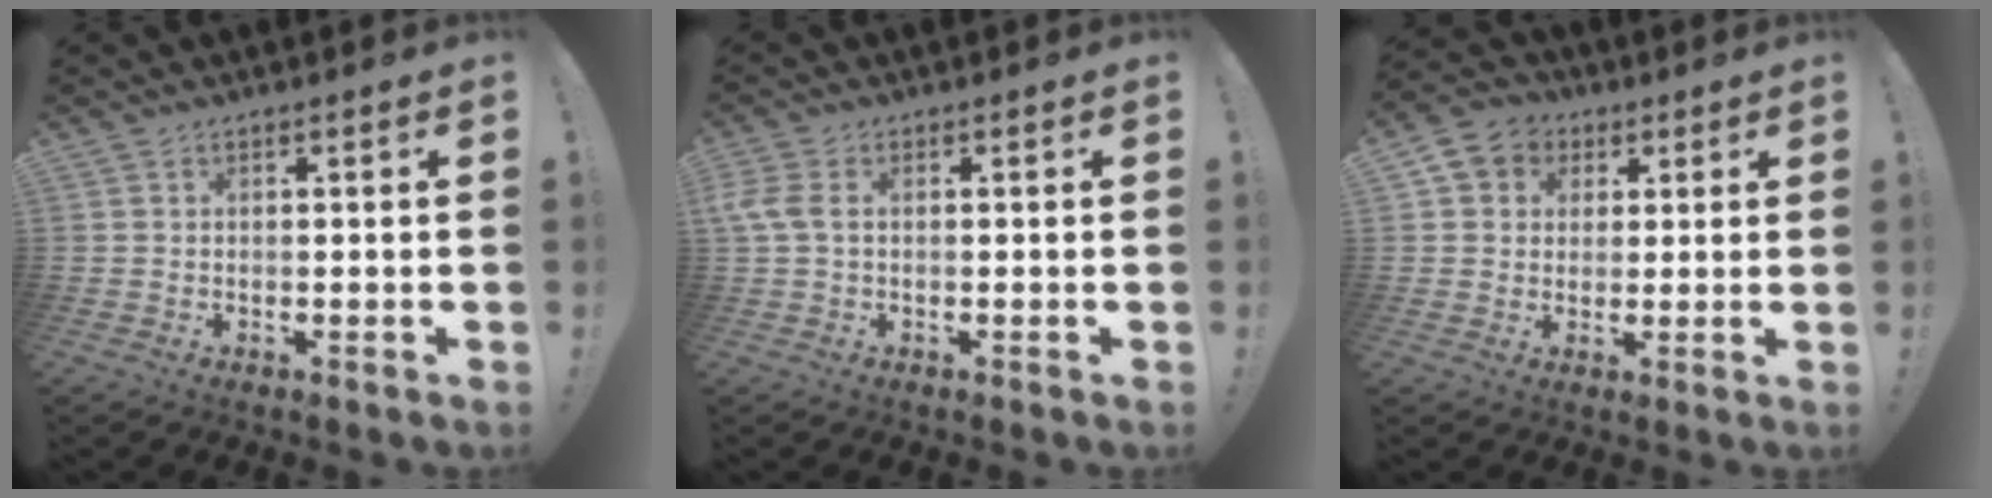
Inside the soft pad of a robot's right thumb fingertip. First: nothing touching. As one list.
[{"total": 3.8, "force": [0.4, 2.3, 3.1], "torque": [-0.074, 0.005, 0.006]}, {"total": 6.7, "force": [1.7, 6.1, 2.0], "torque": [-0.027, -0.002, 0.038]}]